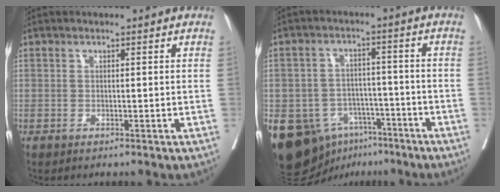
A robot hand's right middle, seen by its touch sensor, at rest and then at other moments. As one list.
[{"total": 13.0, "force": [-7.5, 9.1, 5.6], "torque": [-0.097, 0.015, -0.112]}]